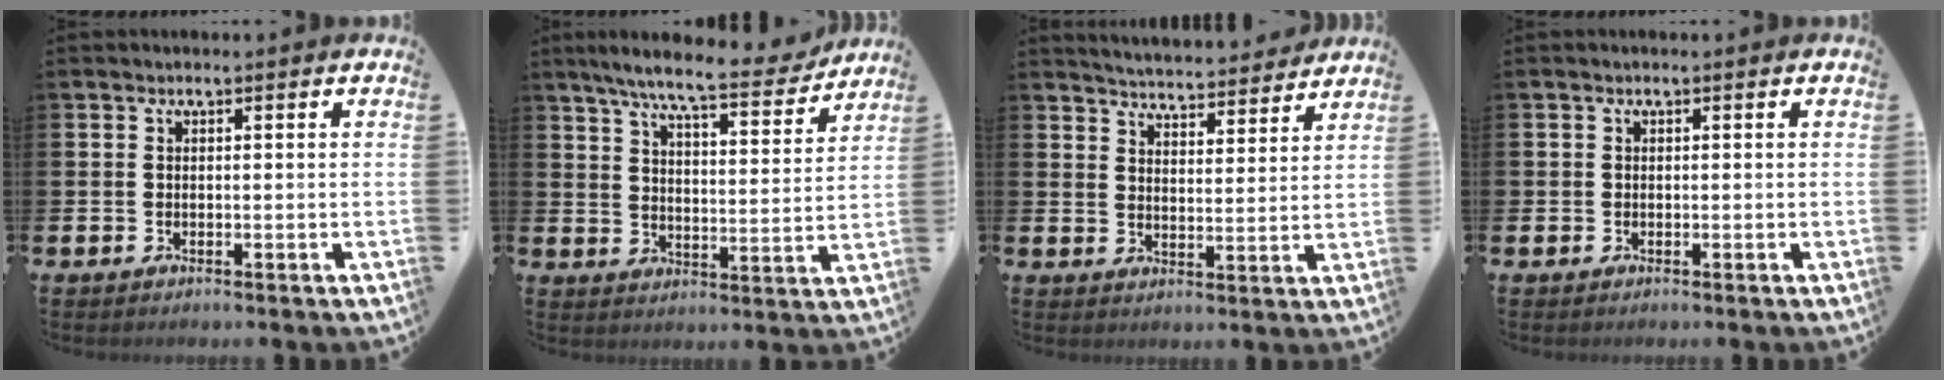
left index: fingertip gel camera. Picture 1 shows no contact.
{"total": 8.7, "force": [7.7, 0.6, 3.9], "torque": [-0.088, -0.045, 0.130]}
{"total": 5.3, "force": [5.3, 0.4, 0.1], "torque": [-0.016, -0.042, 0.092]}
{"total": 0.5, "force": [0.0, 0.5, 0.1], "torque": [0.005, 0.002, -0.004]}